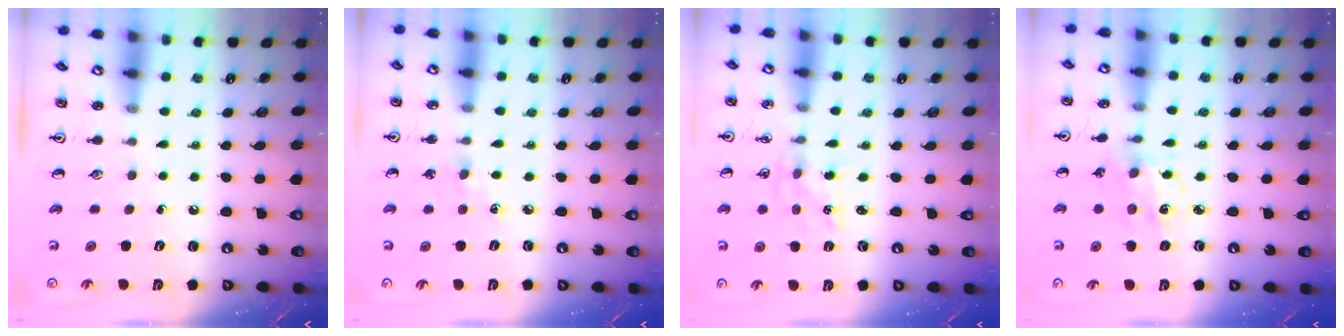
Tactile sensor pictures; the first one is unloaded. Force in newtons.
{"total": 4.7, "press": 4.7, "slide": 0.6}
{"total": 1.0, "press": 1.0, "slide": 0.2}
{"total": 3.1, "press": 3.0, "slide": 1.0}